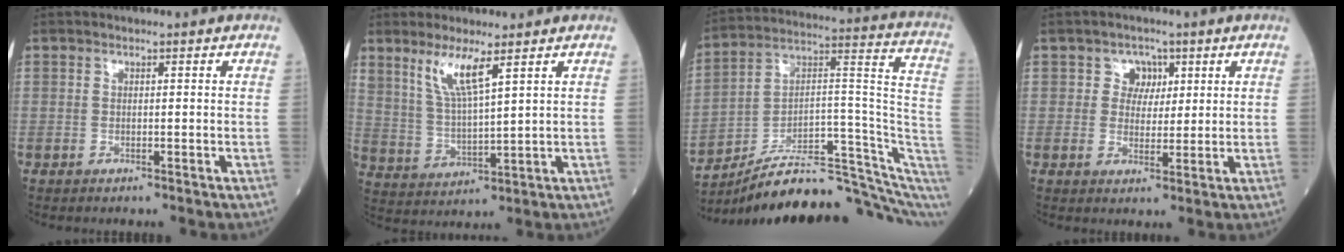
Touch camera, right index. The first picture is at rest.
{"total": 7.1, "force": [4.4, 0.6, 5.5], "torque": [-0.118, -0.007, 0.095]}
{"total": 21.5, "force": [-17.3, 3.0, 12.5], "torque": [-0.136, 0.059, -0.260]}
{"total": 3.6, "force": [1.4, 3.1, 1.1], "torque": [-0.008, 0.005, 0.018]}